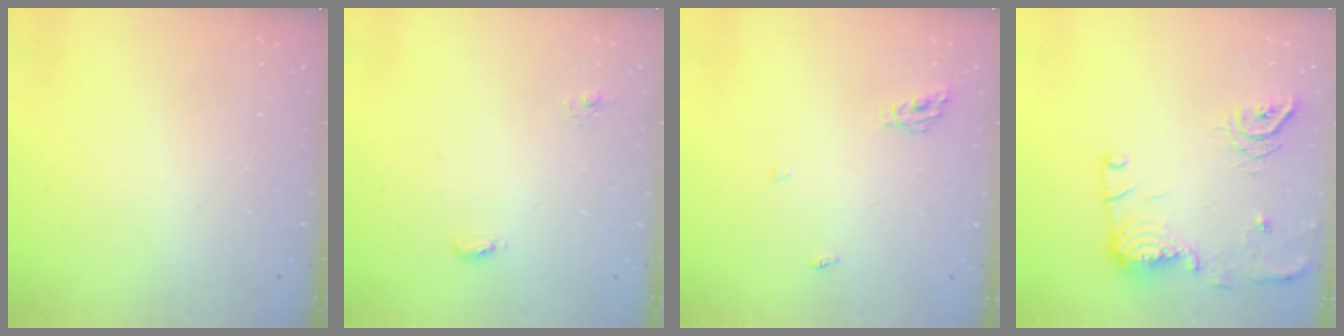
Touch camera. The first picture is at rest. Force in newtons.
{"total": 4.7, "press": 4.5, "slide": 1.1}
{"total": 5.2, "press": 5.1, "slide": 0.3}
{"total": 16.1, "press": 15.5, "slide": 4.2}